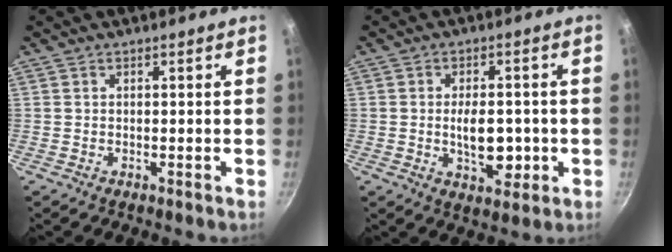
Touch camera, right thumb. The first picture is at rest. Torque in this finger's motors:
{"motor_torque": [1.46, 0.73, 1.28, -0.96, 0.42]}